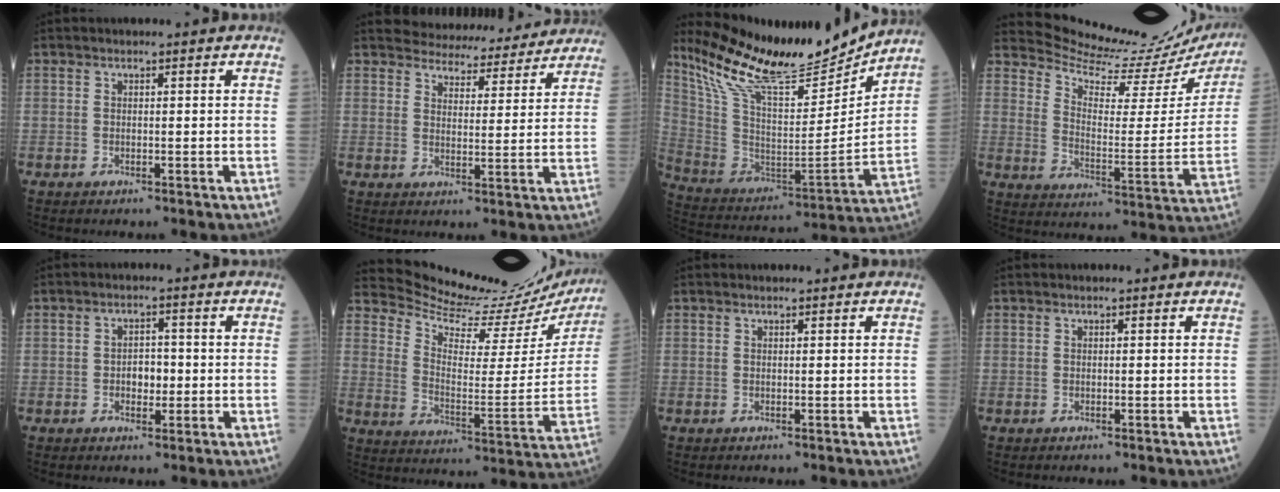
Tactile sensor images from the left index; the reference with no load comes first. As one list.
[{"total": 13.6, "force": [12.9, 3.5, 2.4], "torque": [-0.010, -0.002, 0.151]}, {"total": 21.3, "force": [19.0, 2.9, 9.1], "torque": [-0.176, -0.033, 0.322]}, {"total": 19.1, "force": [19.0, 1.6, 1.6], "torque": [-0.032, -0.097, 0.239]}, {"total": 3.1, "force": [-0.9, 1.8, 2.3], "torque": [-0.034, 0.002, -0.012]}, {"total": 21.5, "force": [21.2, 2.3, 3.3], "torque": [-0.067, -0.095, 0.275]}, {"total": 0.0}, {"total": 0.0}]